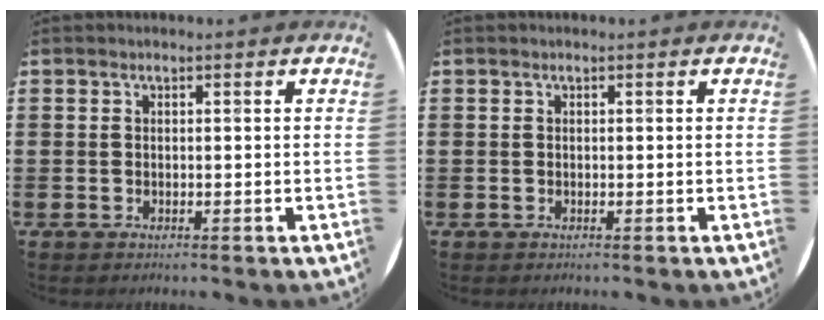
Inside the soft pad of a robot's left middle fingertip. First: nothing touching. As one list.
[{"total": 0.0}]